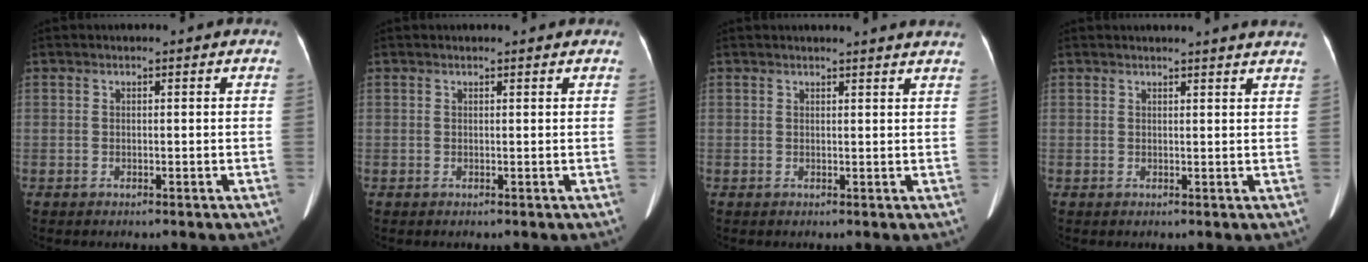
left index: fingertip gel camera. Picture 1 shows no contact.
{"total": 2.1, "force": [2.0, 0.3, 0.6], "torque": [-0.009, -0.008, 0.015]}
{"total": 7.6, "force": [7.3, -0.4, 2.3], "torque": [-0.024, -0.019, 0.059]}
{"total": 8.6, "force": [8.1, -0.4, 2.9], "torque": [-0.035, -0.020, 0.070]}